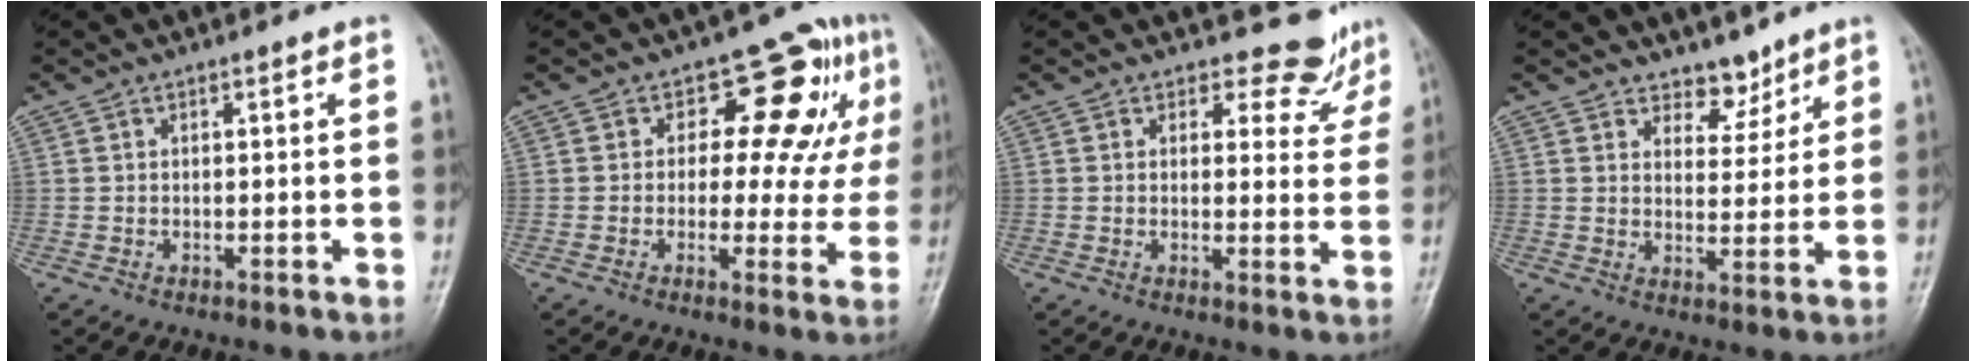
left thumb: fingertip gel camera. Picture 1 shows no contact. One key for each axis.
{"total": 13.1, "fx": 3.9, "fy": 7.8, "fz": 9.8, "tx": -0.059, "ty": 0.006, "tz": 0.041}
{"total": 6.3, "fx": 5.7, "fy": 2.6, "fz": -0.4, "tx": 0.037, "ty": -0.046, "tz": 0.053}
{"total": 4.7, "fx": 3.9, "fy": 2.5, "fz": 0.9, "tx": 0.014, "ty": -0.032, "tz": 0.064}